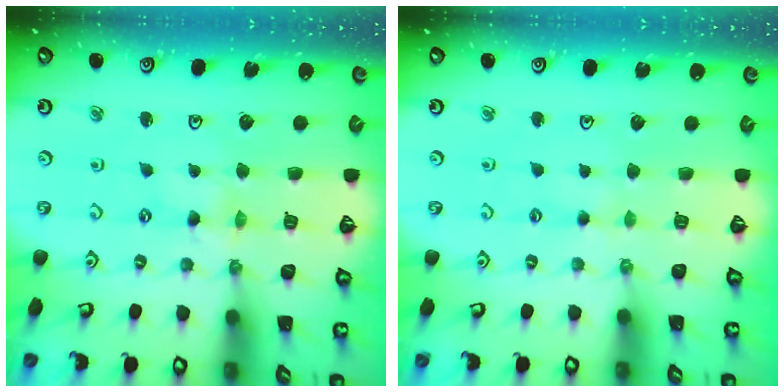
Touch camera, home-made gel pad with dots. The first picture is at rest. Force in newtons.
{"total": 1.2, "press": 1.1, "slide": 0.3}